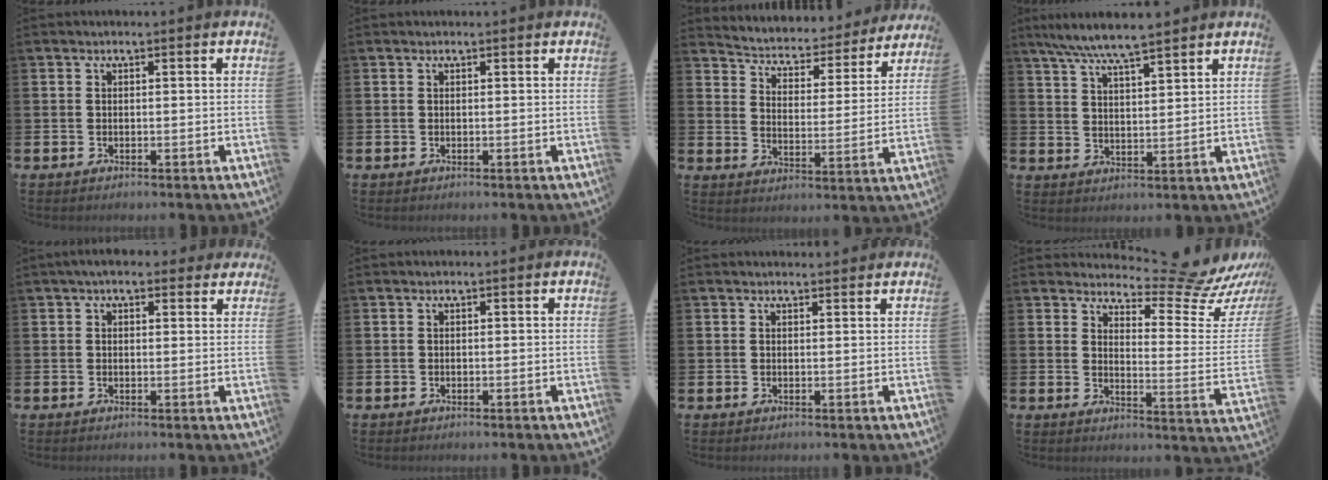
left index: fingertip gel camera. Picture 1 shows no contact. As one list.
[{"total": 0.0}, {"total": 4.3, "force": [4.0, 1.4, 0.6], "torque": [-0.041, -0.035, 0.061]}, {"total": 6.8, "force": [6.4, 0.3, 2.4], "torque": [-0.071, -0.023, 0.115]}, {"total": 3.4, "force": [2.8, 1.4, 1.3], "torque": [-0.024, -0.004, 0.048]}, {"total": 0.0}, {"total": 1.1, "force": [1.1, 0.2, 0.0], "torque": [0.016, -0.007, 0.017]}, {"total": 9.2, "force": [8.4, 2.0, 3.2], "torque": [-0.046, -0.081, 0.140]}]